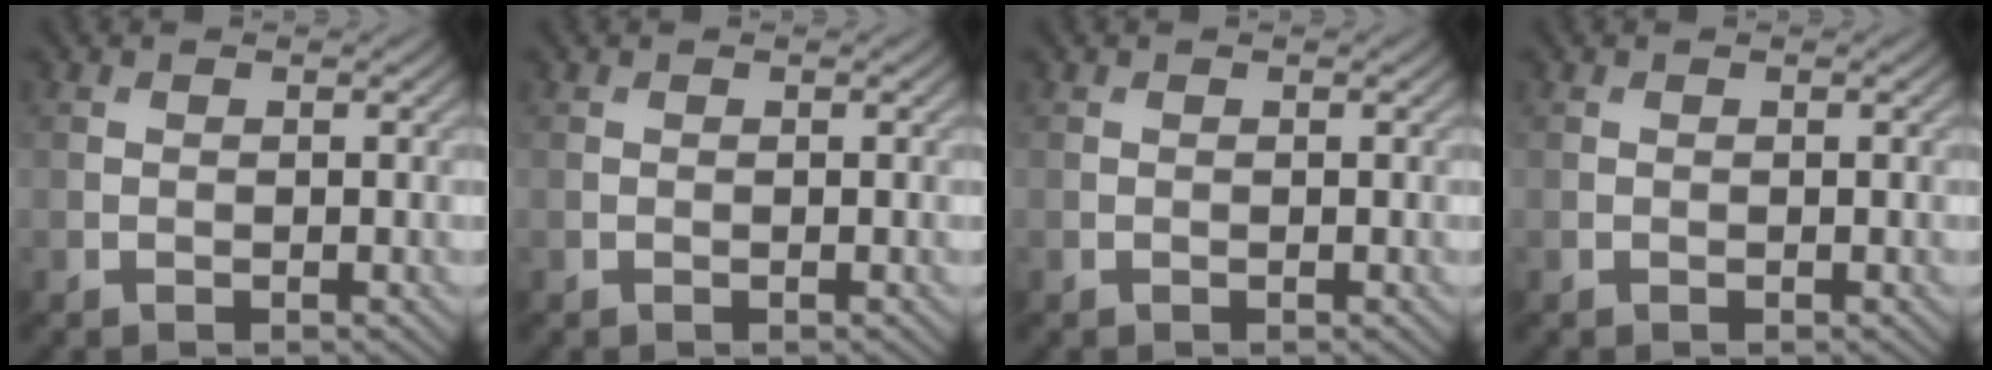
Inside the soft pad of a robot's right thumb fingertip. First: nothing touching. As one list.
[{"total": 0.0}, {"total": 0.0}, {"total": 0.0}]